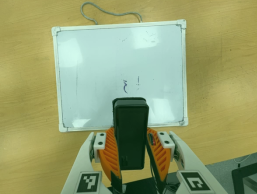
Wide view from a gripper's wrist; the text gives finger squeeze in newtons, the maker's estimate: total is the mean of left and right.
{"total": 7.8, "left": 6.8, "right": 8.8}